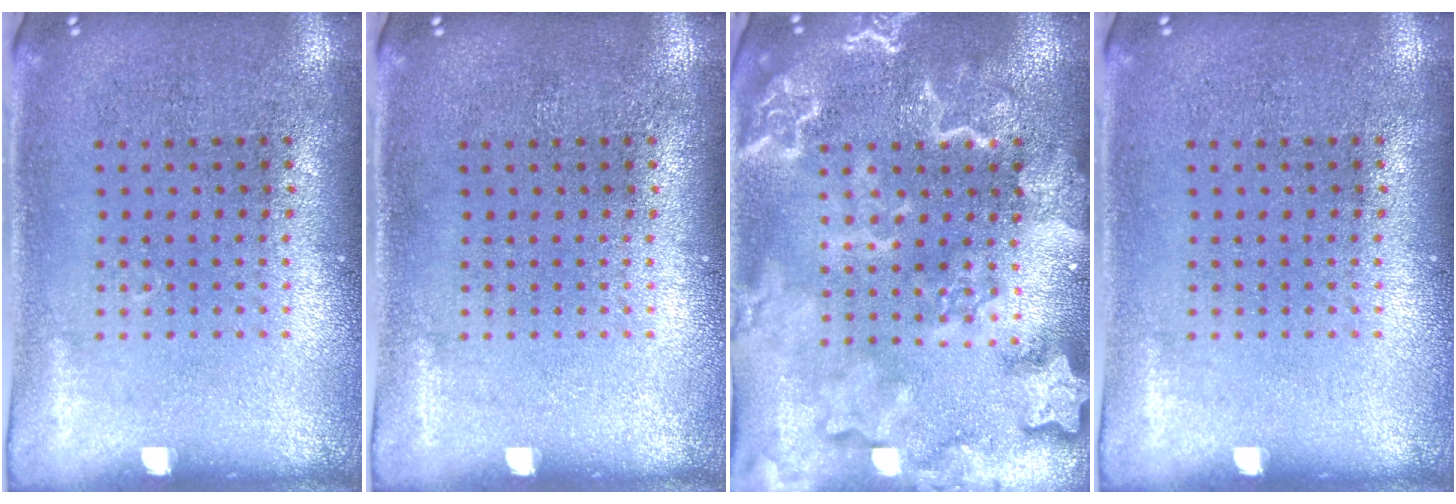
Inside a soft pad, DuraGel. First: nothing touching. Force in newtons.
{"total": 0.0}
{"total": 4.7, "press": 4.7, "slide": 0.6}
{"total": 0.0}